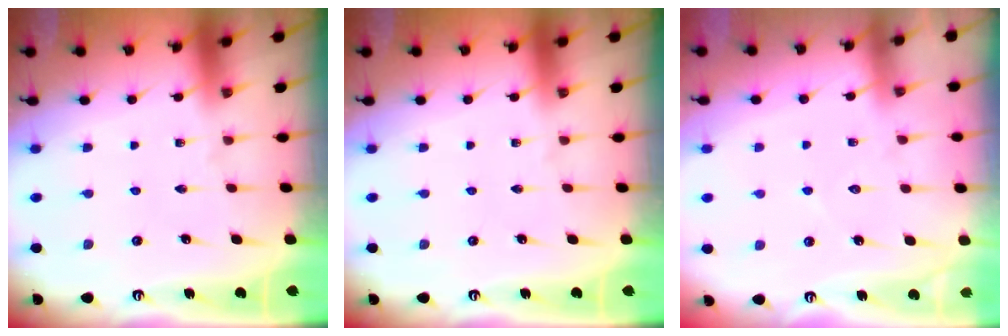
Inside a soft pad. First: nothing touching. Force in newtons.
{"total": 0.0}
{"total": 5.7, "press": 5.6, "slide": 0.6}